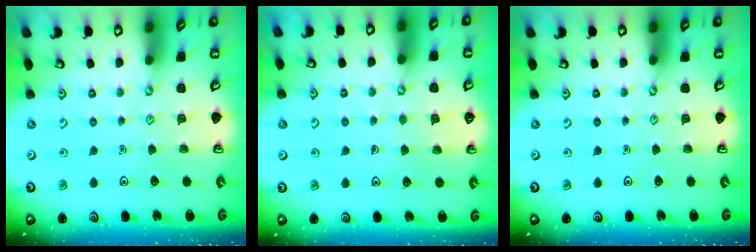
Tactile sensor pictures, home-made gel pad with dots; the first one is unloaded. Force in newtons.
{"total": 3.2, "press": 3.2, "slide": 0.2}
{"total": 0.0}